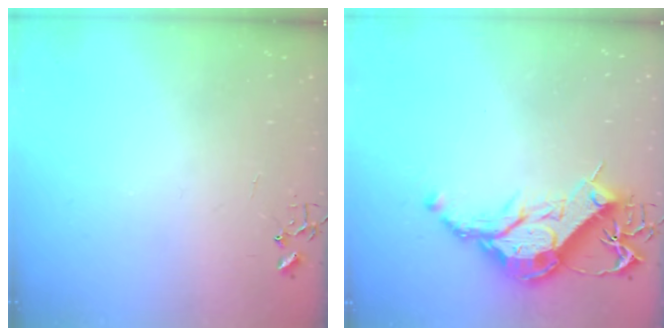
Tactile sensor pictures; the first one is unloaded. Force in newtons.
{"total": 15.4, "press": 15.3, "slide": 1.3}